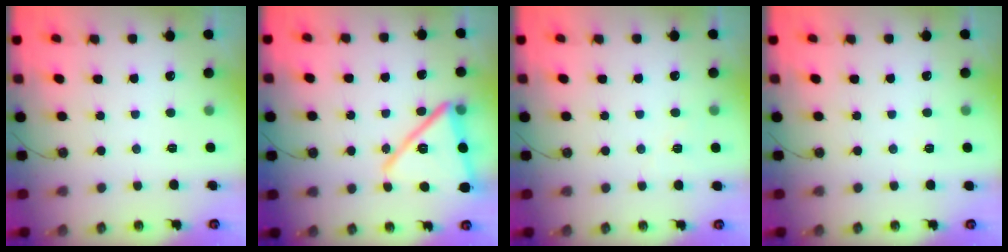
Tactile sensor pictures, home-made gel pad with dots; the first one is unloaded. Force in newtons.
{"total": 18.7, "press": 18.4, "slide": 3.3}
{"total": 4.4, "press": 3.8, "slide": 2.3}
{"total": 2.6, "press": 1.3, "slide": 2.2}